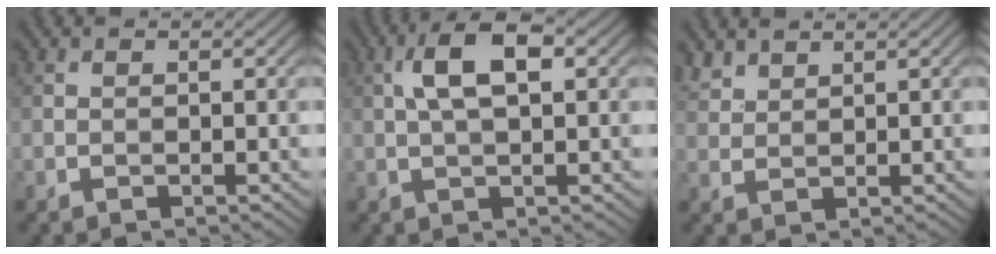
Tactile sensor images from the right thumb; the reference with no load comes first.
{"total": 6.1, "force": [1.5, 2.5, 5.4], "torque": [-0.105, 0.014, 0.023]}
{"total": 2.6, "force": [2.2, 1.2, 0.9], "torque": [-0.023, 0.005, 0.054]}